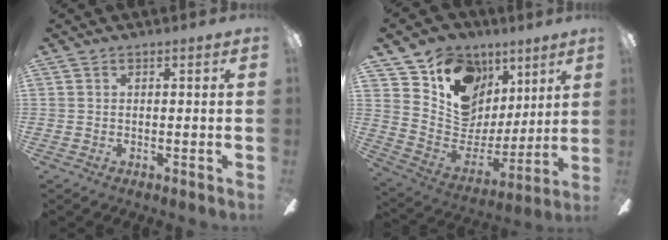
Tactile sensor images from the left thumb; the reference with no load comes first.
{"total": 15.2, "force": [7.4, 12.1, 5.5], "torque": [-0.094, -0.046, 0.144]}